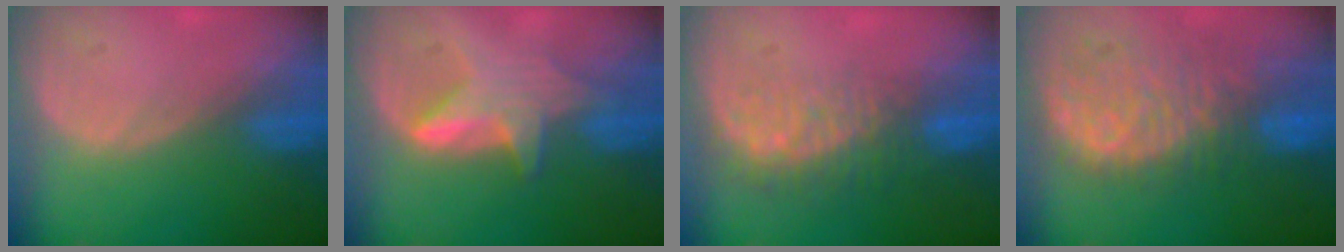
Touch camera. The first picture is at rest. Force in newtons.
{"total": 5.9, "press": 5.8, "slide": 0.8}
{"total": 8.3, "press": 7.4, "slide": 3.7}
{"total": 10.8, "press": 9.4, "slide": 5.3}